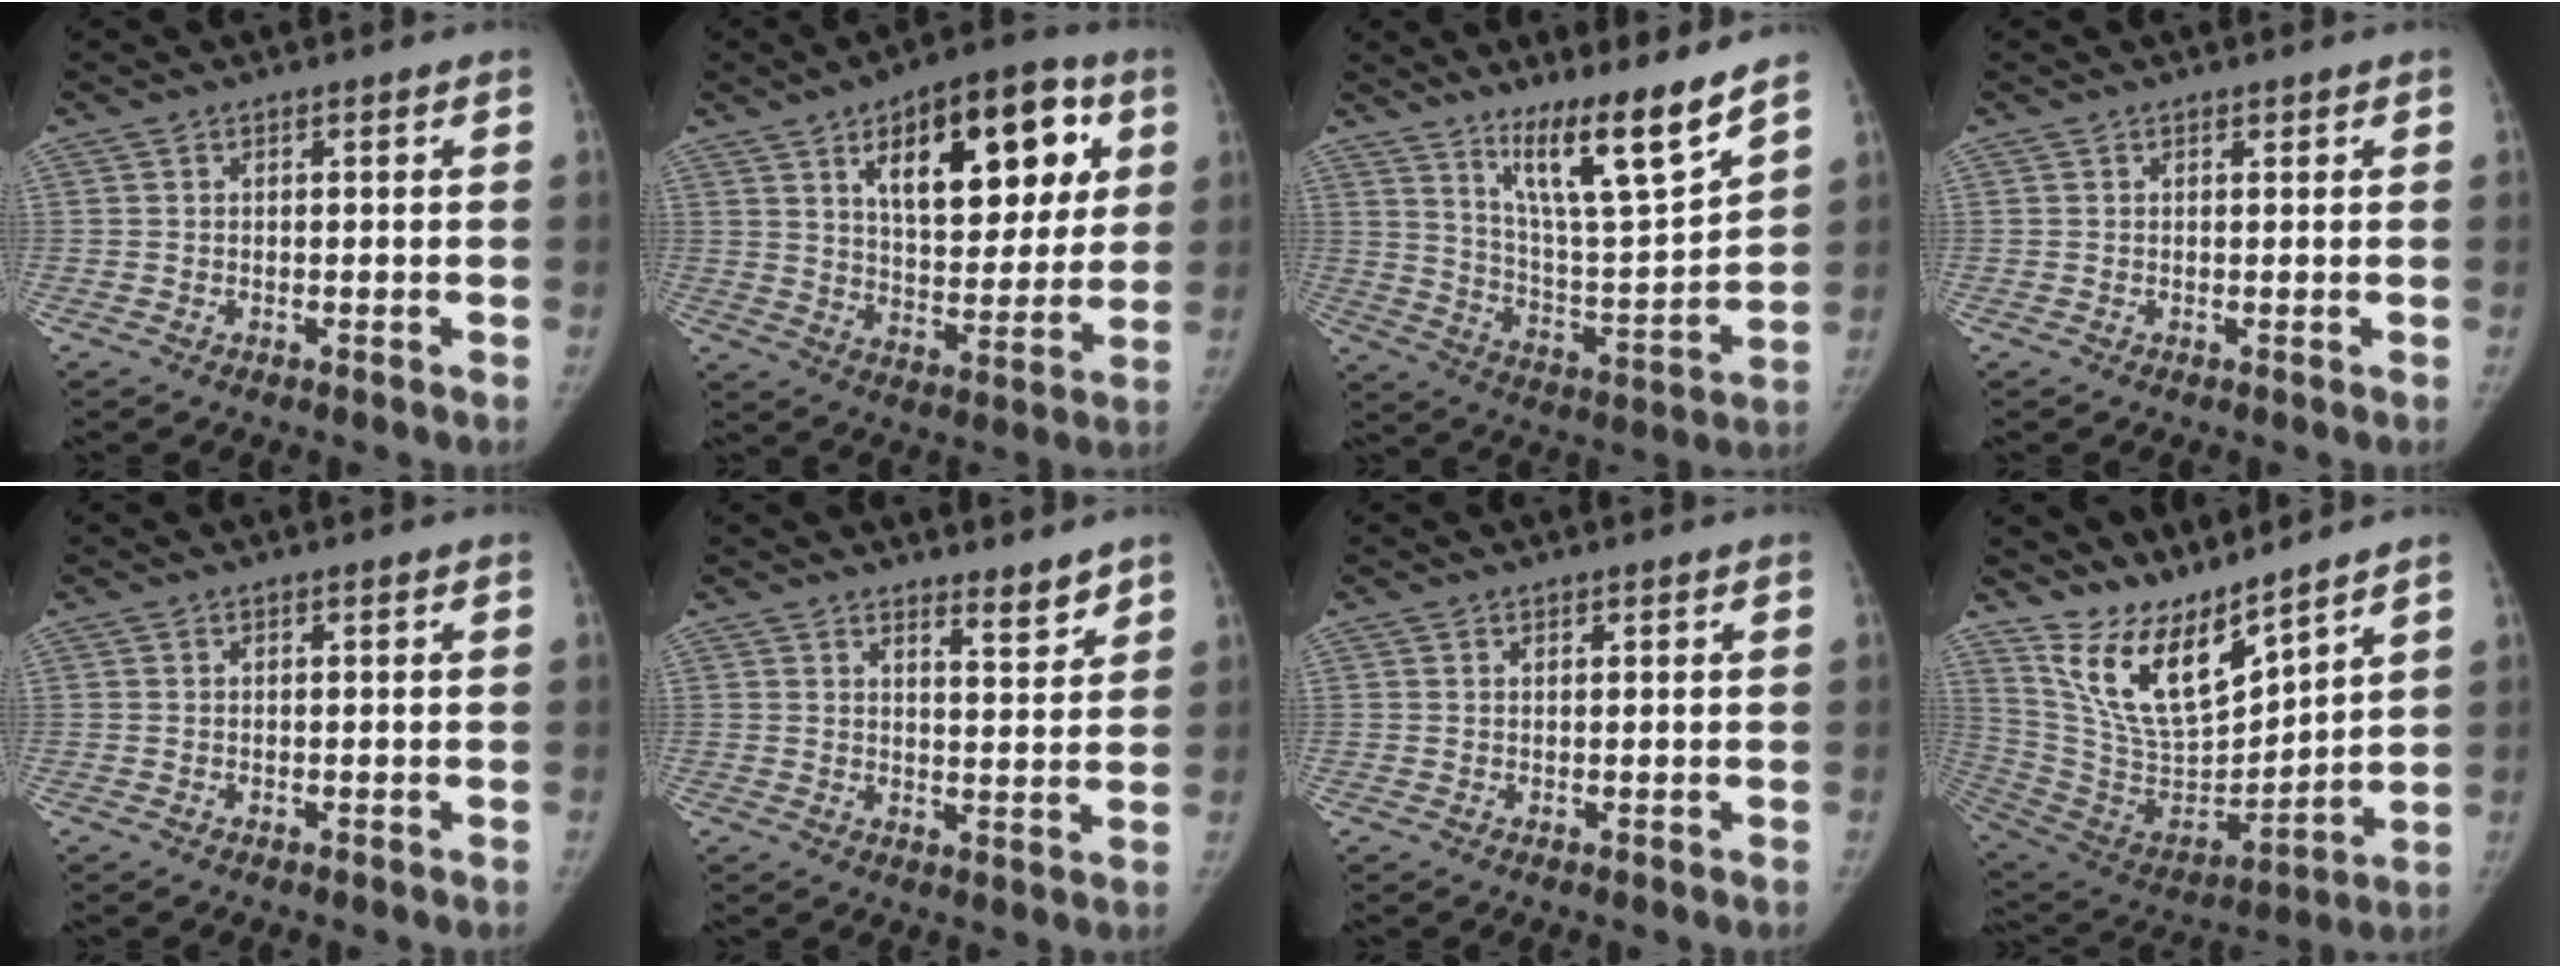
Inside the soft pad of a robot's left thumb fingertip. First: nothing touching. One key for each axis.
{"total": 22.2, "fx": 8.6, "fy": 10.8, "fz": 17.4, "tx": -0.196, "ty": -0.019, "tz": 0.130}
{"total": 15.6, "fx": 11.2, "fy": 1.5, "fz": 10.8, "tx": -0.160, "ty": -0.086, "tz": 0.200}
{"total": 0.6, "fx": 0.5, "fy": 0.2, "fz": 0.3, "tx": -0.004, "ty": -0.004, "tz": 0.008}
{"total": 0.0}
{"total": 4.5, "fx": 3.8, "fy": 1.0, "fz": 2.1, "tx": -0.018, "ty": -0.036, "tz": 0.057}
{"total": 0.5, "fx": 0.4, "fy": 0.1, "fz": 0.2, "tx": -0.004, "ty": -0.003, "tz": 0.008}
{"total": 16.5, "fx": 13.3, "fy": 4.4, "fz": 8.8, "tx": -0.128, "ty": -0.090, "tz": 0.271}